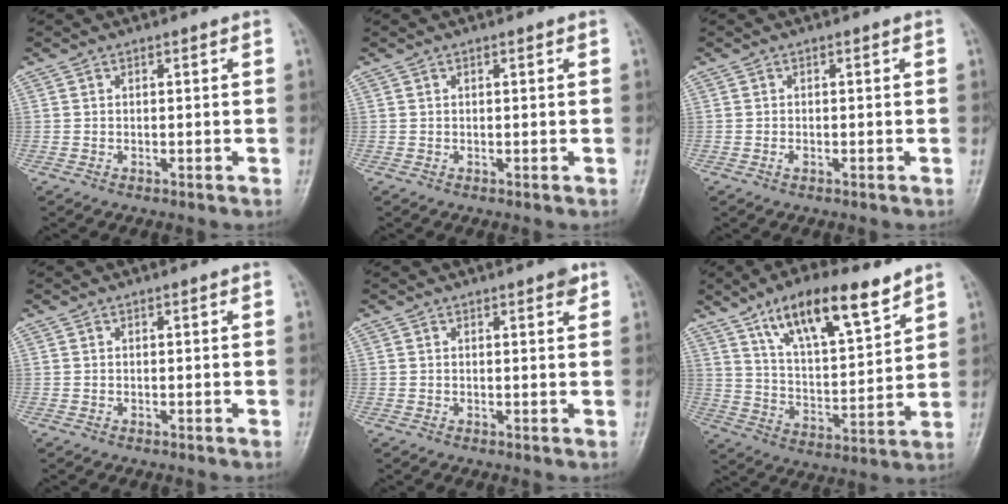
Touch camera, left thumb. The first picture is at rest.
{"total": 0.5, "force": [0.2, 0.1, 0.5], "torque": [-0.010, 0.001, 0.003]}
{"total": 0.9, "force": [-0.4, 0.5, 0.7], "torque": [-0.014, 0.004, -0.006]}
{"total": 0.0}
{"total": 1.9, "force": [1.1, 0.5, 1.4], "torque": [-0.017, -0.004, 0.012]}
{"total": 16.6, "force": [10.5, 5.5, 11.7], "torque": [-0.173, -0.045, 0.188]}